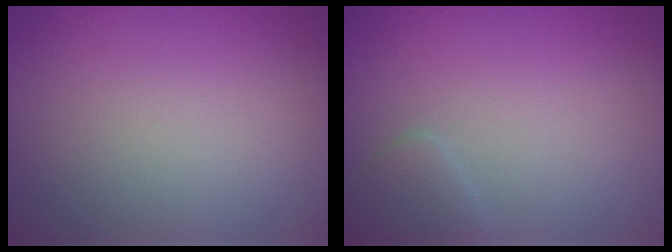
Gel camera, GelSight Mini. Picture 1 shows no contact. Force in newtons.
{"total": 1.6, "press": 1.6, "slide": 0.0}